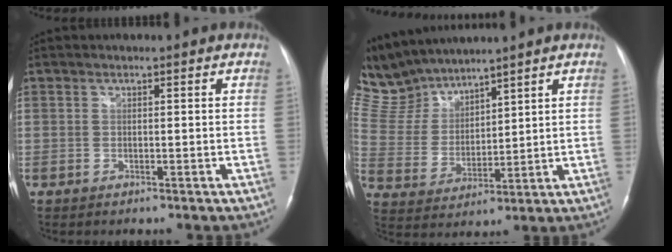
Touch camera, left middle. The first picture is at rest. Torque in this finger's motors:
{"motor_torque": [-0.19, -0.81, -0.05, -0.06]}